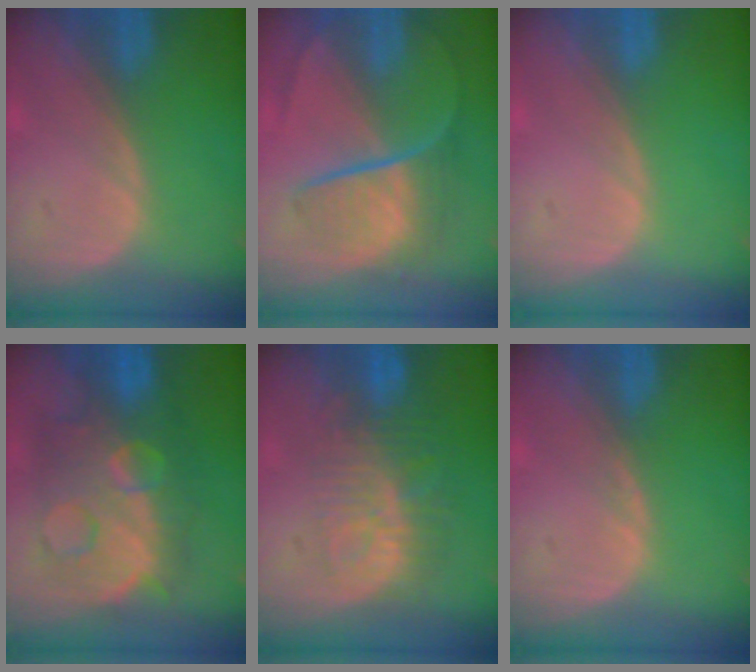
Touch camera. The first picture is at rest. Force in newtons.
{"total": 9.0, "press": 7.5, "slide": 5.0}
{"total": 0.0}
{"total": 12.4, "press": 12.3, "slide": 1.2}
{"total": 9.5, "press": 8.5, "slide": 4.1}
{"total": 0.5, "press": 0.5, "slide": 0.2}